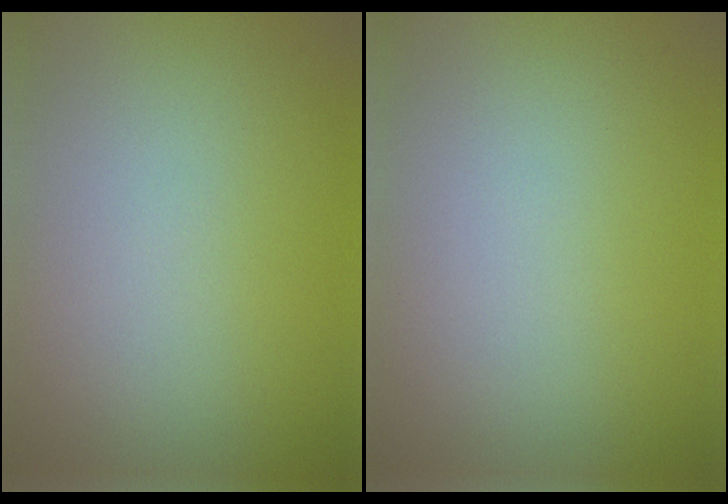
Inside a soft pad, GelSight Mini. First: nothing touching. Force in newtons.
{"total": 0.0}